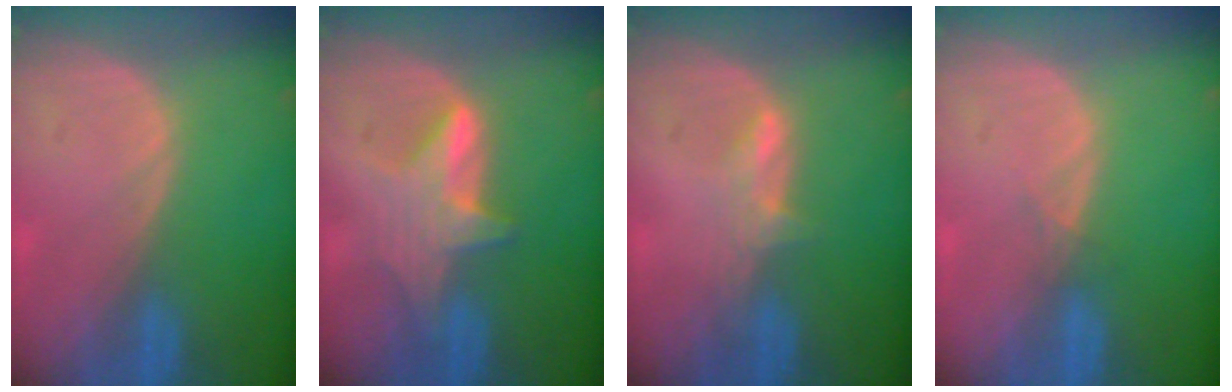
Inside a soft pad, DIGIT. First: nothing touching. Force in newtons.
{"total": 5.6, "press": 5.6, "slide": 0.4}
{"total": 2.3, "press": 2.3, "slide": 0.4}
{"total": 0.7, "press": 0.7, "slide": 0.2}